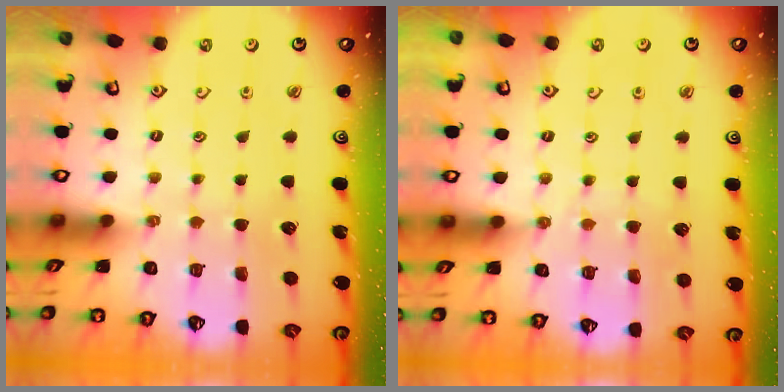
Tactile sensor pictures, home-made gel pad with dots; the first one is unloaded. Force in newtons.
{"total": 4.3, "press": 4.3, "slide": 0.5}